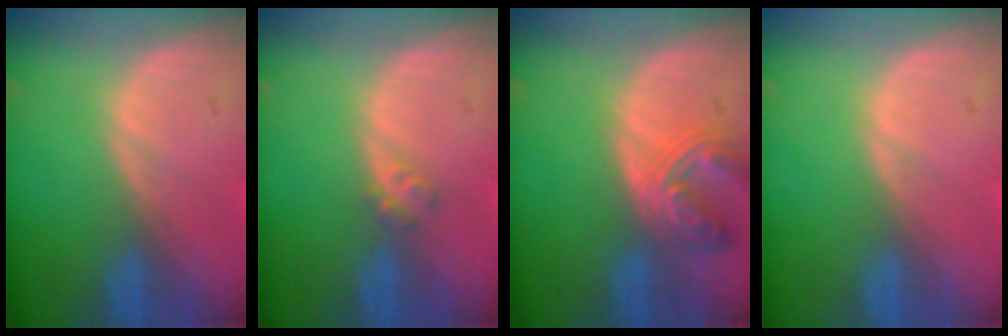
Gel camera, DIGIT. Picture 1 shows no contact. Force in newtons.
{"total": 1.8, "press": 1.5, "slide": 0.9}
{"total": 6.6, "press": 6.4, "slide": 1.7}
{"total": 0.5, "press": 0.1, "slide": 0.5}